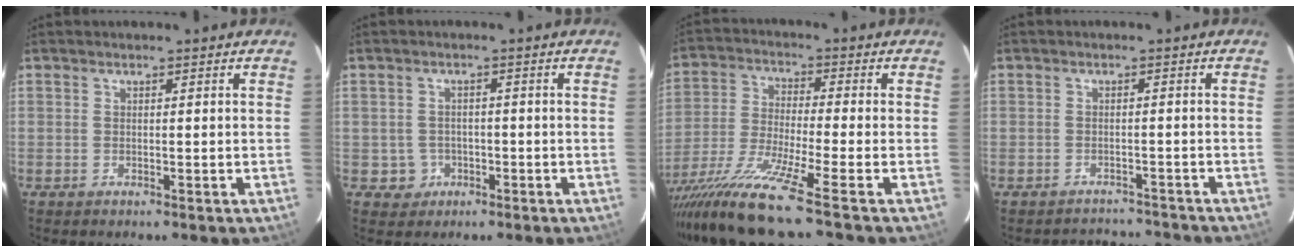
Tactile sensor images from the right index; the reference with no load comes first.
{"total": 3.1, "force": [-1.0, 3.0, -0.1], "torque": [0.013, 0.013, -0.012]}
{"total": 13.2, "force": [-10.0, -2.2, 8.3], "torque": [-0.155, -0.031, -0.181]}
{"total": 4.7, "force": [-4.3, 1.3, -1.3], "torque": [0.020, 0.014, -0.059]}